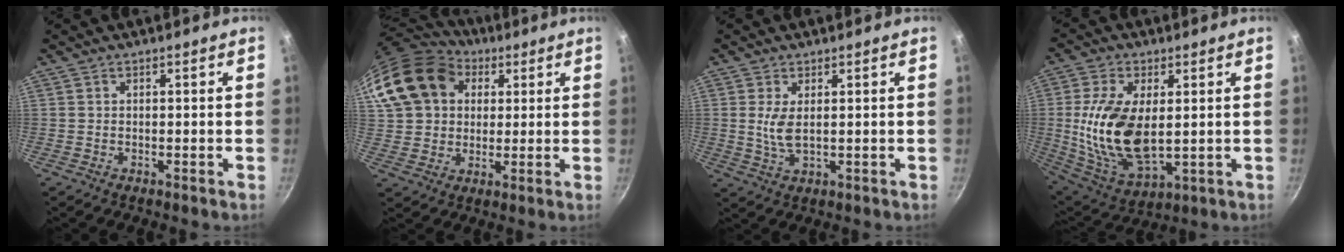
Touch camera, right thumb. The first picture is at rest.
{"total": 17.7, "force": [6.4, 13.8, 9.1], "torque": [-0.156, 0.019, 0.113]}
{"total": 4.3, "force": [0.8, 1.9, 3.8], "torque": [-0.077, -0.009, 0.018]}
{"total": 17.0, "force": [1.2, 9.0, 14.4], "torque": [-0.273, -0.014, 0.033]}